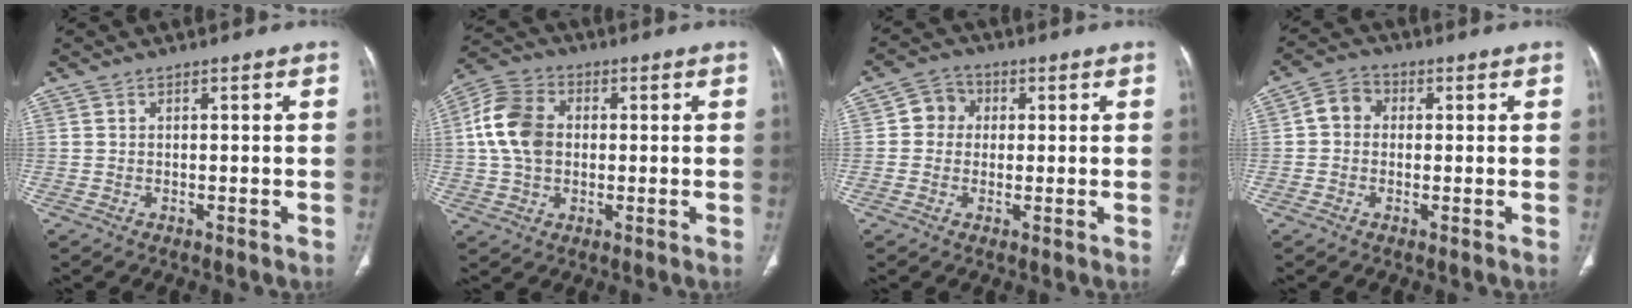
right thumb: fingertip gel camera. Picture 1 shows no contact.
{"total": 11.0, "force": [0.8, 8.1, 7.4], "torque": [-0.137, 0.018, 0.009]}
{"total": 4.9, "force": [0.6, 4.4, 2.0], "torque": [-0.011, 0.011, 0.000]}
{"total": 5.0, "force": [0.3, 4.2, 2.6], "torque": [-0.031, 0.015, -0.006]}